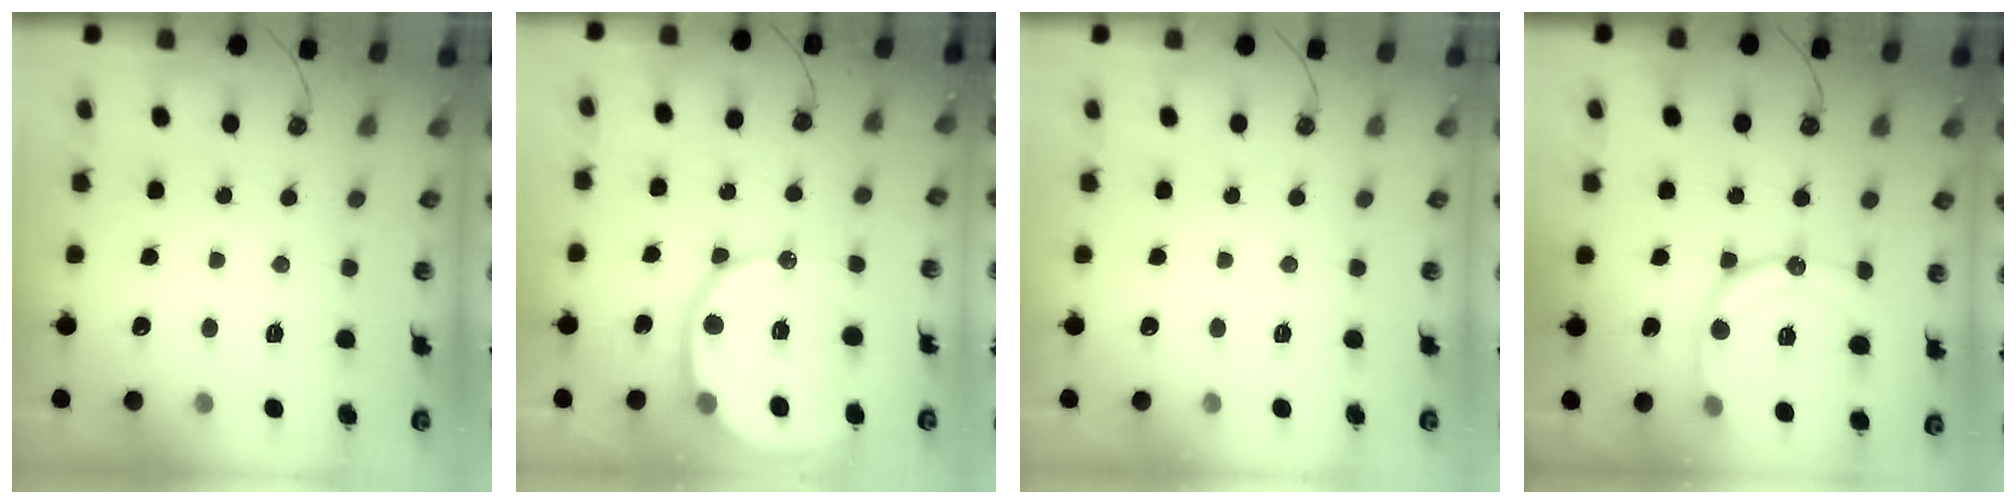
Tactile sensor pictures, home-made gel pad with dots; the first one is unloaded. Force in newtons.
{"total": 15.7, "press": 15.5, "slide": 1.8}
{"total": 0.0}
{"total": 14.2, "press": 14.2, "slide": 0.7}